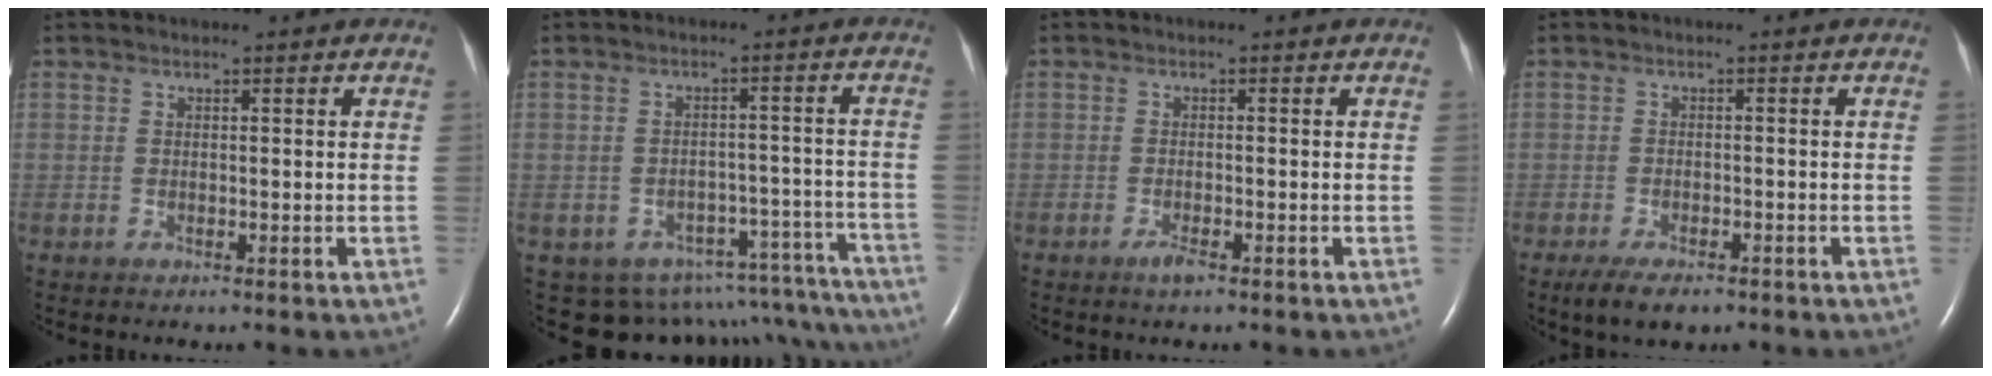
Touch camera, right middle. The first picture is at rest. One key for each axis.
{"total": 18.0, "fx": -16.2, "fy": 6.9, "fz": 3.7, "tx": -0.024, "ty": 0.049, "tz": -0.178}
{"total": 1.5, "fx": -1.0, "fy": 0.2, "fz": 1.1, "tx": -0.027, "ty": -0.003, "tz": -0.018}
{"total": 4.8, "fx": -3.4, "fy": 1.7, "fz": 3.0, "tx": -0.057, "ty": -0.008, "tz": -0.050}